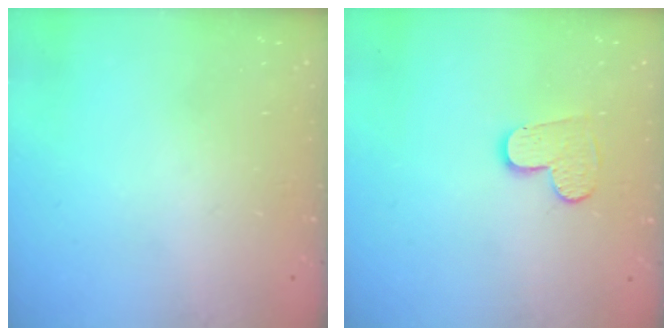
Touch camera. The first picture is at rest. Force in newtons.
{"total": 5.7, "press": 5.7, "slide": 0.3}